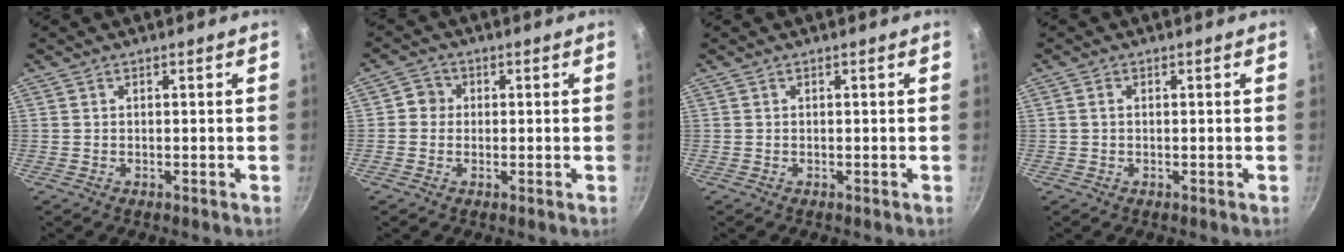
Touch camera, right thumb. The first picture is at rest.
{"total": 3.1, "force": [0.0, 2.9, 0.8], "torque": [0.006, 0.004, -0.009]}
{"total": 0.0}
{"total": 1.0, "force": [0.1, 0.8, 0.7], "torque": [-0.012, 0.004, 0.000]}